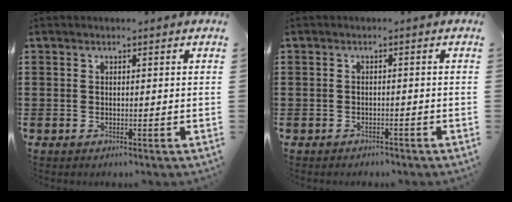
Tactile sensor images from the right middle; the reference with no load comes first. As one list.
[{"total": 1.2, "force": [-1.1, 0.4, -0.2], "torque": [0.000, 0.004, -0.025]}]